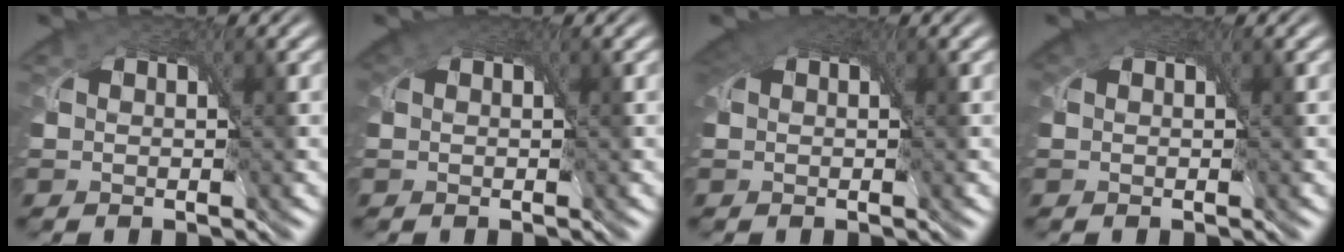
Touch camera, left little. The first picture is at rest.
{"total": 2.0, "force": [1.0, 1.3, 1.1], "torque": [-0.022, 0.004, 0.011]}
{"total": 3.5, "force": [1.5, 2.2, 2.2], "torque": [-0.051, 0.002, 0.017]}
{"total": 1.6, "force": [0.8, 1.1, 0.9], "torque": [-0.017, 0.003, 0.009]}